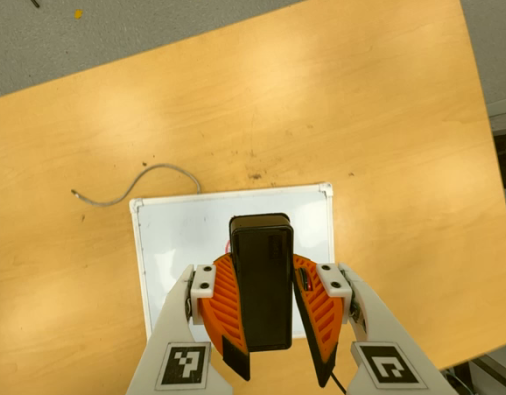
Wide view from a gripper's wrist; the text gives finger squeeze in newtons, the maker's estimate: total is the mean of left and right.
{"total": 9.7, "left": 9.7, "right": 9.7}